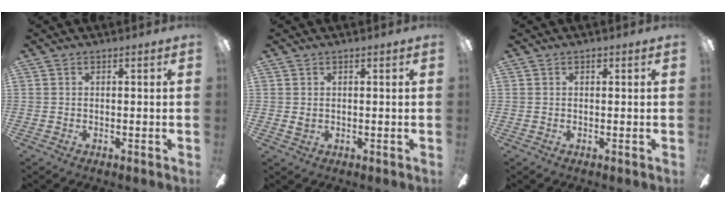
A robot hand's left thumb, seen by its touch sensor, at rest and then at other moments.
{"total": 1.2, "force": [0.4, 0.9, 0.7], "torque": [-0.016, 0.004, 0.006]}
{"total": 0.8, "force": [0.5, 0.5, 0.4], "torque": [-0.010, 0.004, 0.008]}